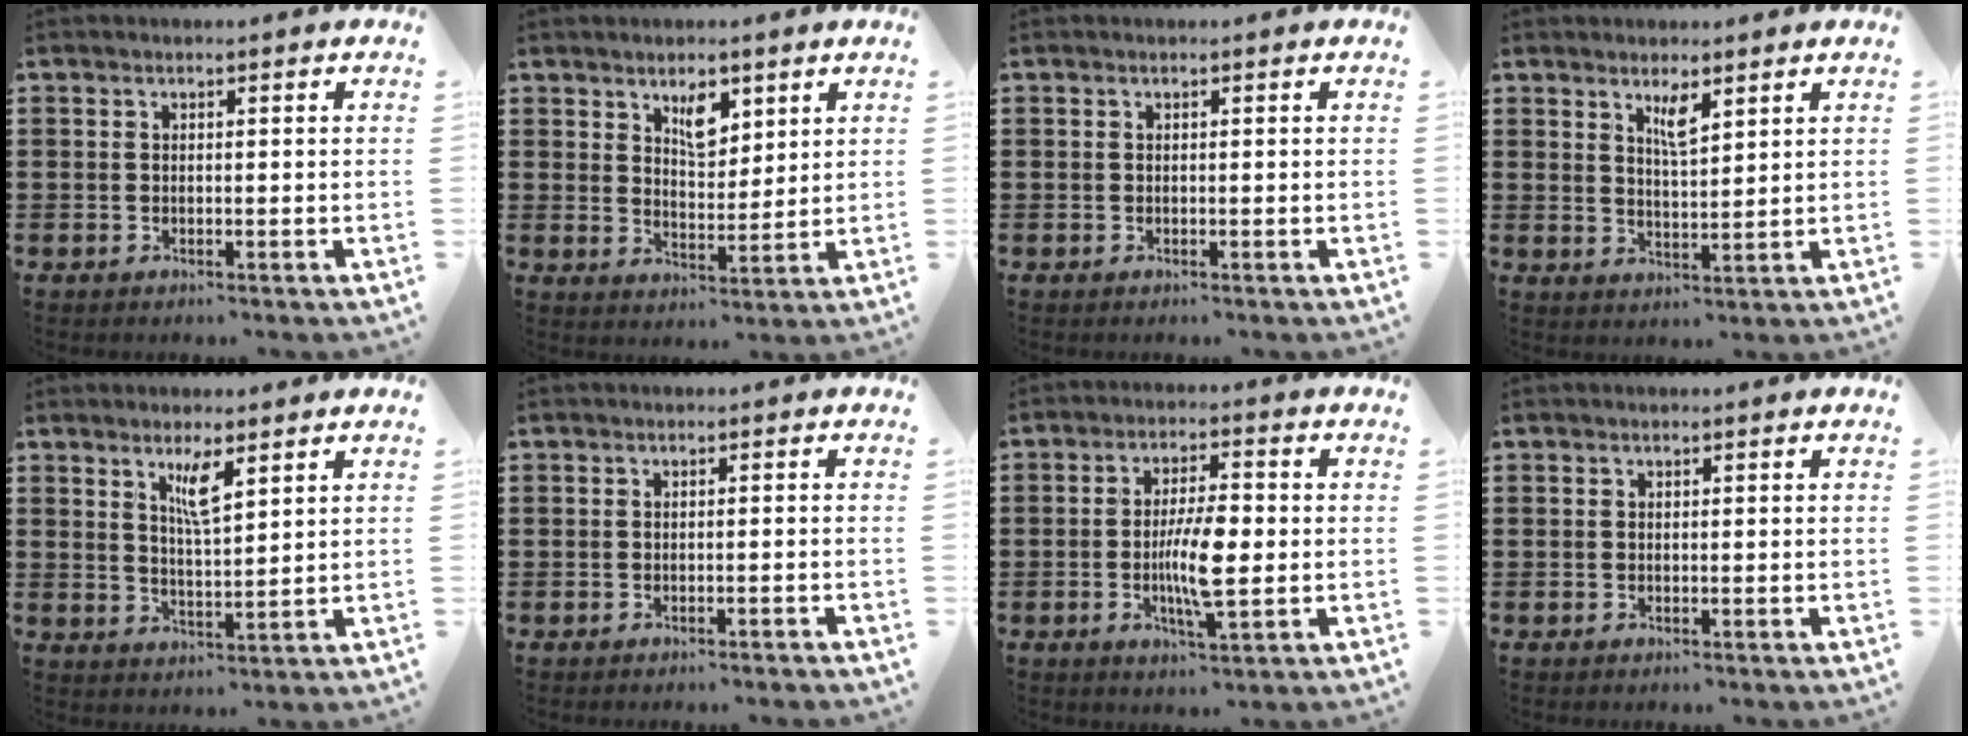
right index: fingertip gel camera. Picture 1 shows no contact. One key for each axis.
{"total": 5.1, "fx": 3.3, "fy": 2.5, "fz": 3.0, "tx": -0.044, "ty": -0.002, "tz": 0.054}
{"total": 0.0}
{"total": 3.7, "fx": 2.4, "fy": 0.9, "fz": 2.6, "tx": -0.049, "ty": 0.001, "tz": 0.039}
{"total": 4.7, "fx": 2.6, "fy": 1.0, "fz": 3.7, "tx": -0.073, "ty": 0.002, "tz": 0.042}
{"total": 0.7, "fx": -0.6, "fy": -0.1, "fz": 0.4, "tx": -0.007, "ty": -0.002, "tz": -0.012}
{"total": 8.1, "fx": -1.2, "fy": 2.2, "fz": 7.7, "tx": -0.145, "ty": -0.003, "tz": -0.023}
{"total": 0.0}